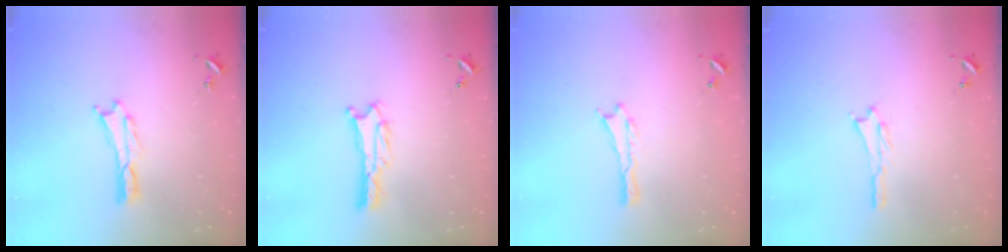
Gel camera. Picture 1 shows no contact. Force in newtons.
{"total": 0.7, "press": 0.7, "slide": 0.1}
{"total": 0.0}
{"total": 0.8, "press": 0.8, "slide": 0.2}